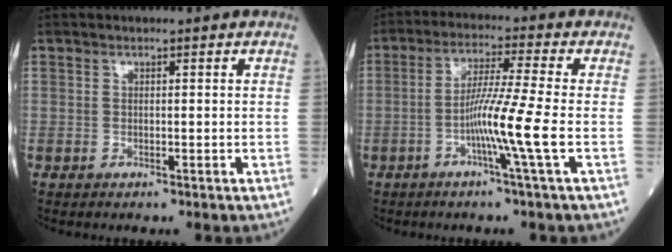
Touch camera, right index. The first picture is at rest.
{"total": 8.0, "force": [-2.4, -2.1, 7.4], "torque": [-0.138, -0.008, -0.050]}